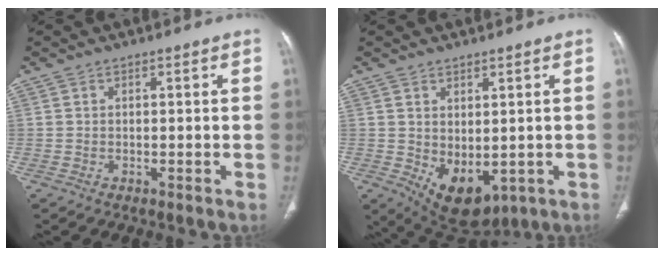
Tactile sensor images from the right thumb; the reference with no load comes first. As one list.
[{"total": 8.9, "force": [-1.2, 5.3, 7.1], "torque": [-0.093, -0.008, 0.011]}]